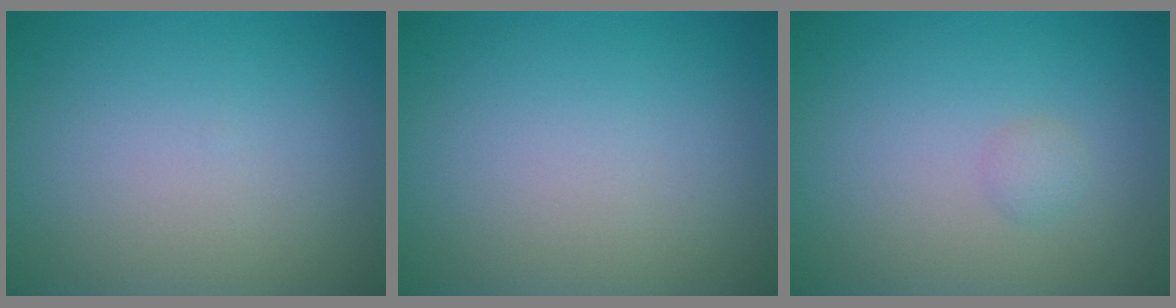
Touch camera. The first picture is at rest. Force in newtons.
{"total": 0.0}
{"total": 0.8, "press": 0.8, "slide": 0.1}